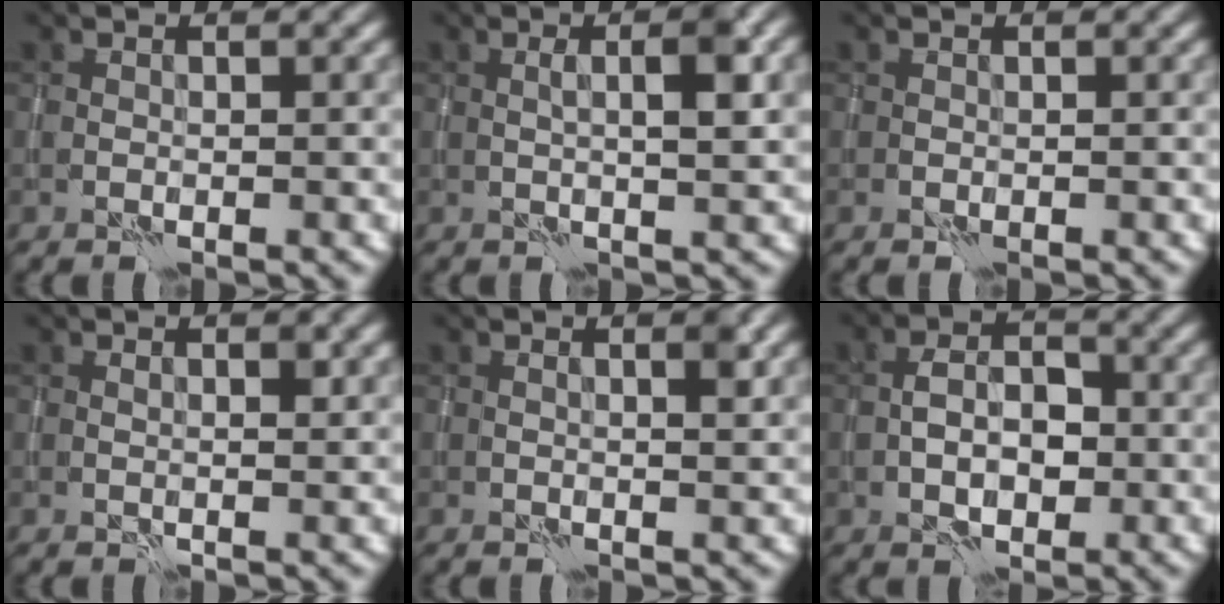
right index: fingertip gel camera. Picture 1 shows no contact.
{"total": 4.0, "force": [0.5, 0.8, 3.9], "torque": [-0.062, 0.008, 0.010]}
{"total": 0.0}
{"total": 1.1, "force": [0.4, 0.3, 1.0], "torque": [-0.017, -0.002, 0.007]}
{"total": 1.9, "force": [0.6, 0.4, 1.7], "torque": [-0.018, 0.003, 0.008]}
{"total": 4.3, "force": [-1.0, 2.5, 3.3], "torque": [-0.054, 0.005, -0.019]}